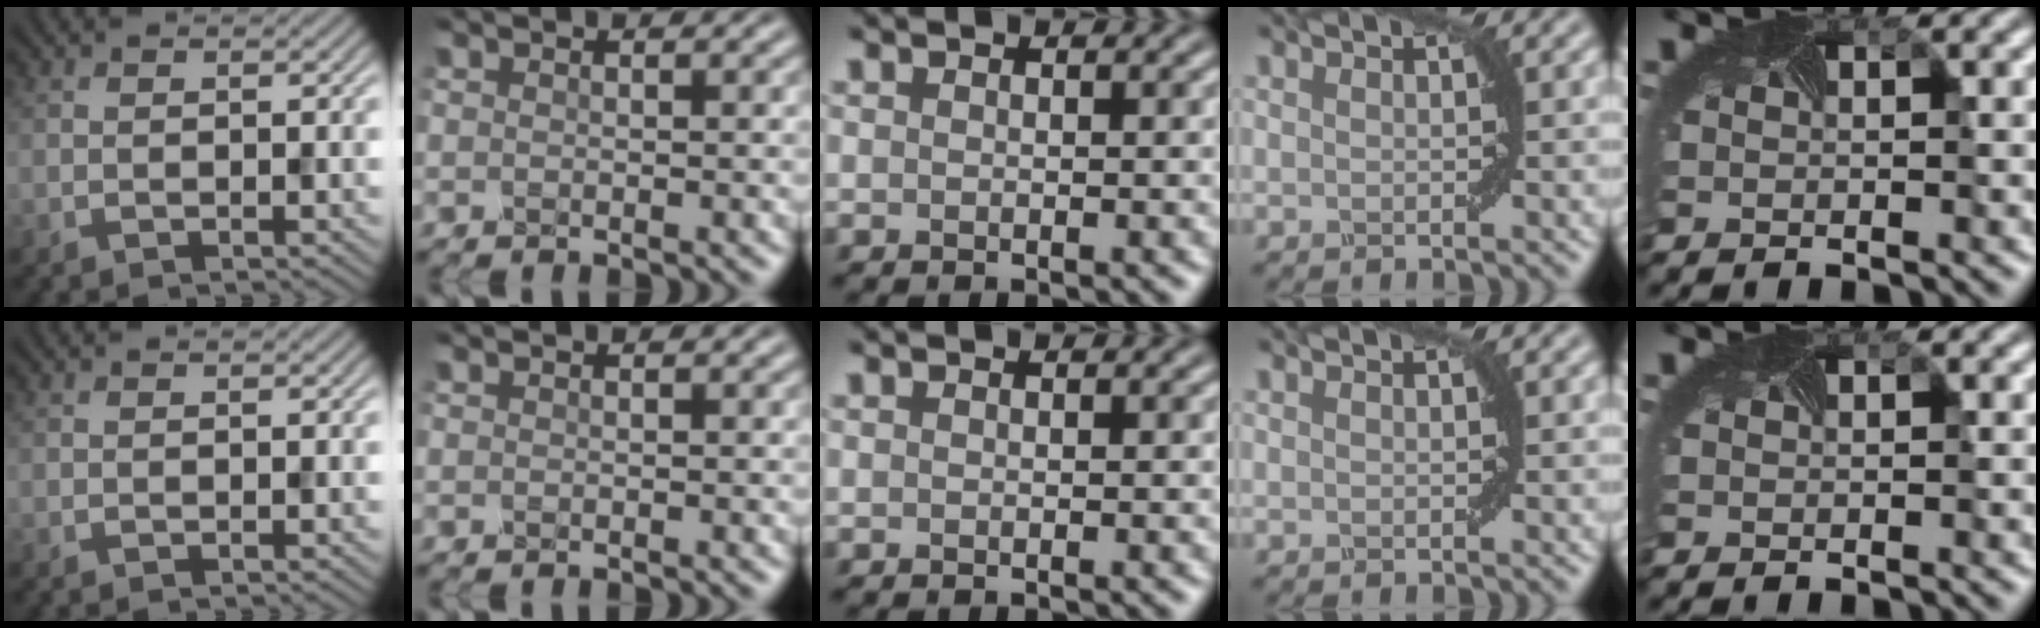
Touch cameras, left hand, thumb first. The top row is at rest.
{}